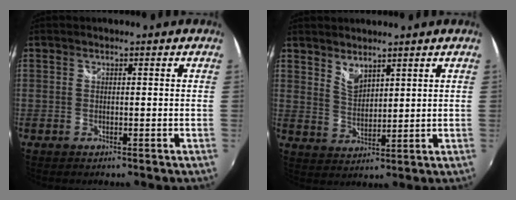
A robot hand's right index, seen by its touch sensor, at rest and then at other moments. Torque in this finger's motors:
{"motor_torque": [0.04, 0.05, 0.04, 0.04]}